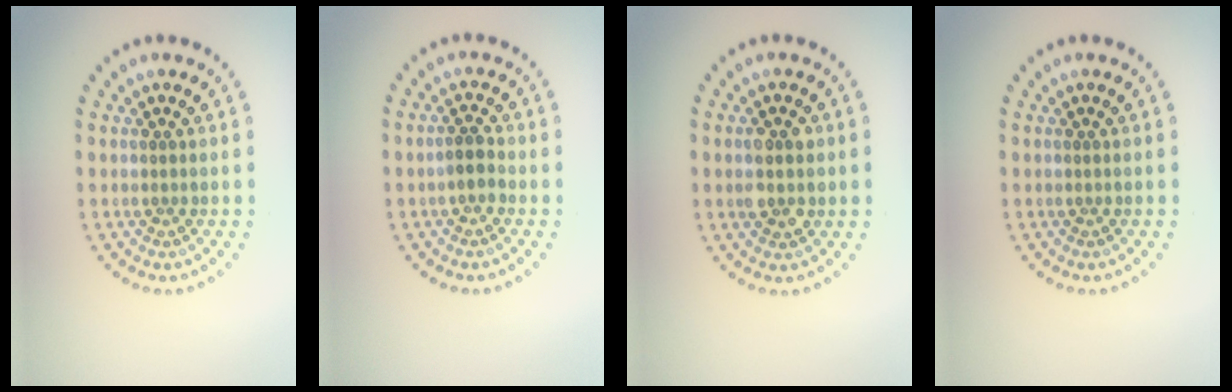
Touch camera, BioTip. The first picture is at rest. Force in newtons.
{"total": 1.4, "press": 1.3, "slide": 0.7}
{"total": 2.8, "press": 2.8, "slide": 0.2}
{"total": 0.0}